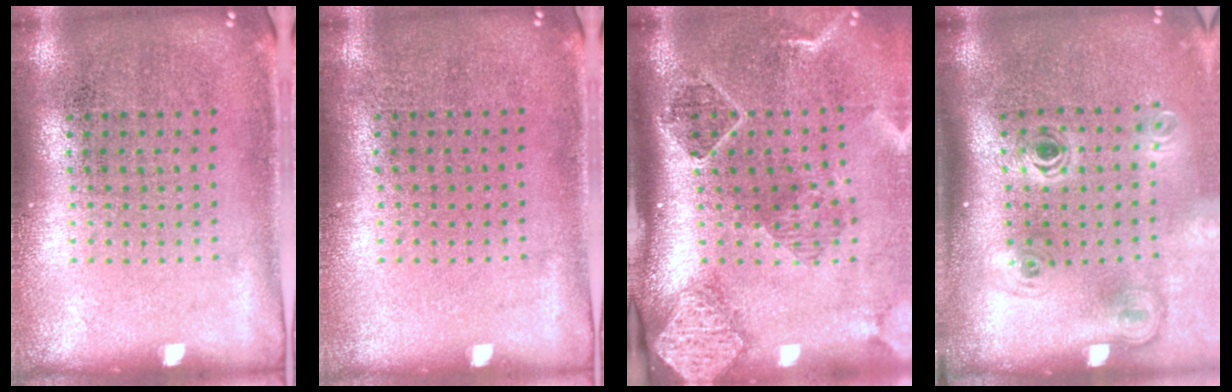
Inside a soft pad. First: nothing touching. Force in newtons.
{"total": 0.0}
{"total": 2.8, "press": 2.0, "slide": 1.9}
{"total": 2.1, "press": 1.4, "slide": 1.6}